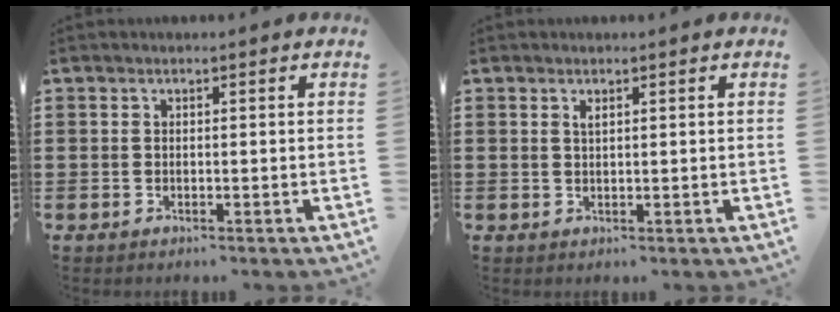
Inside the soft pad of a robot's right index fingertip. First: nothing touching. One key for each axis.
{"total": 0.9, "fx": 0.6, "fy": 0.3, "fz": 0.7, "tx": -0.015, "ty": 0.002, "tz": 0.010}